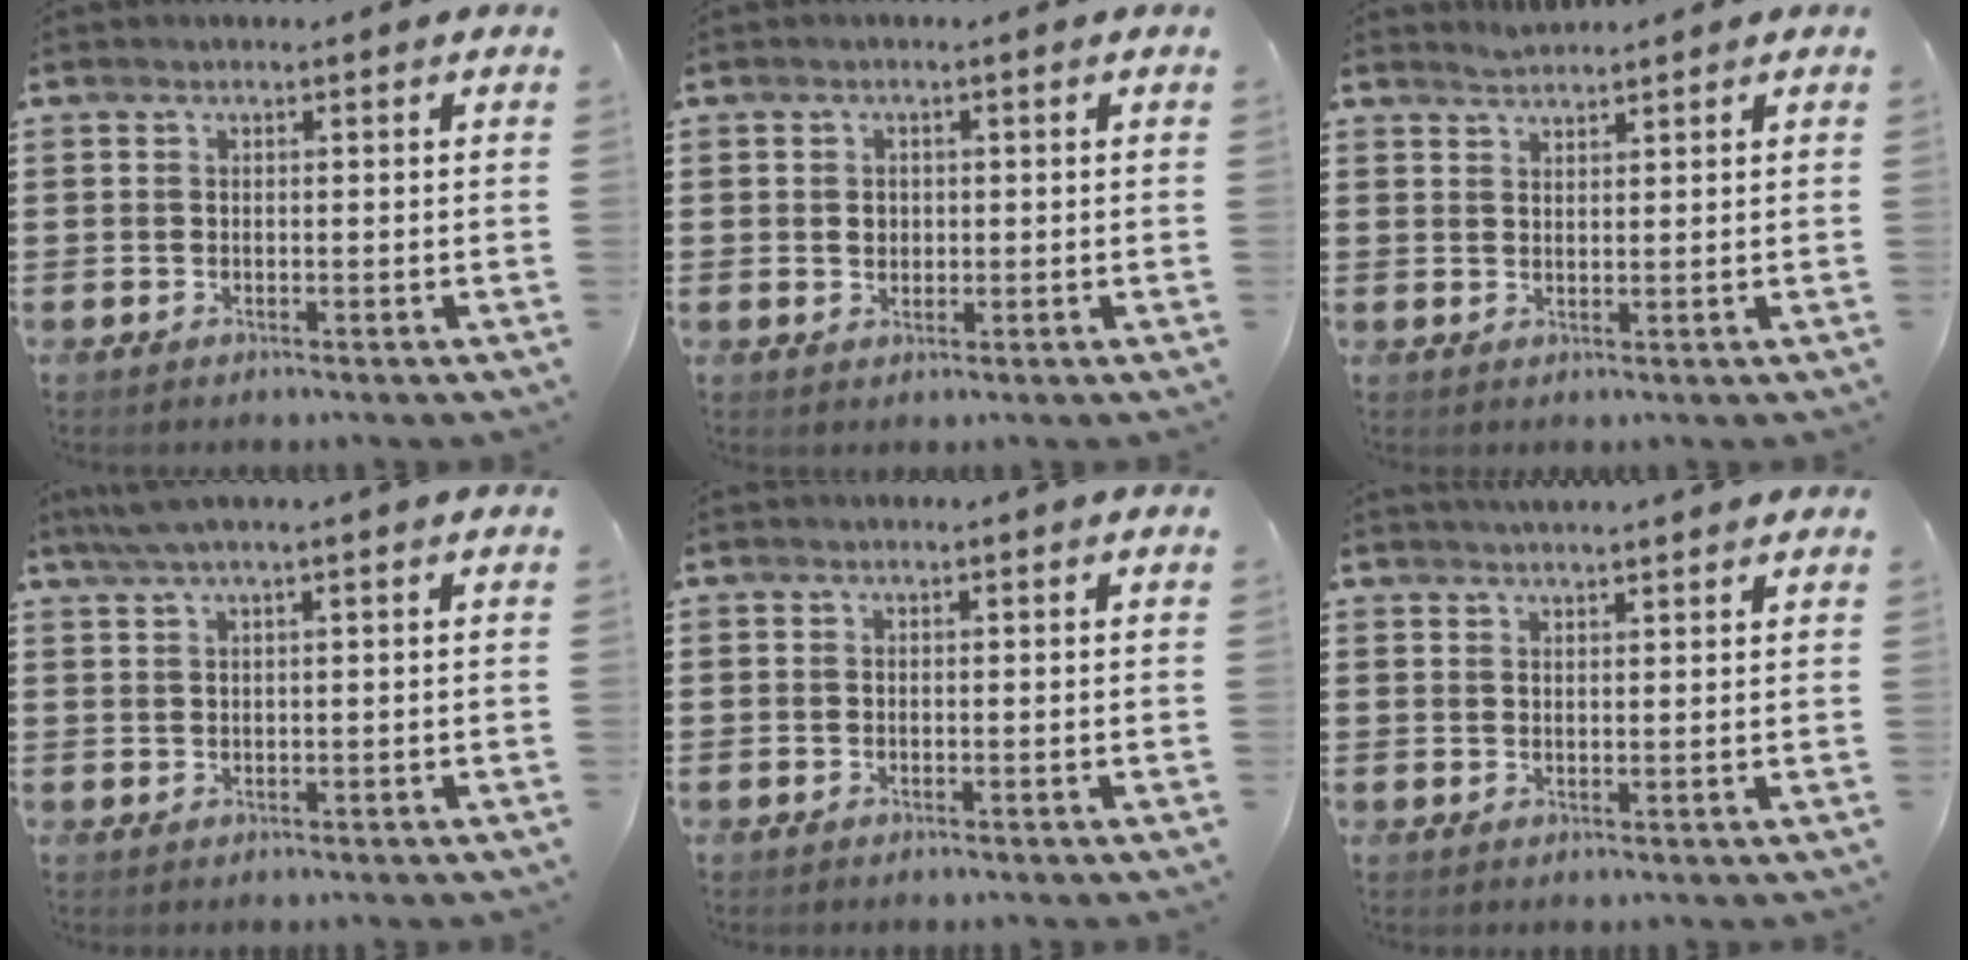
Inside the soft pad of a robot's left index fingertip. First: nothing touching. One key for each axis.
{"total": 1.6, "fx": 0.3, "fy": 1.4, "fz": 0.7, "tx": -0.018, "ty": 0.009, "tz": 0.004}
{"total": 1.7, "fx": 1.7, "fy": 0.0, "fz": 0.0, "tx": -0.003, "ty": 0.003, "tz": 0.033}
{"total": 2.0, "fx": 0.9, "fy": -0.1, "fz": 1.8, "tx": -0.034, "ty": 0.000, "tz": 0.016}
{"total": 0.0}
{"total": 2.2, "fx": 2.2, "fy": 0.0, "fz": 0.4, "tx": -0.012, "ty": 0.000, "tz": 0.042}